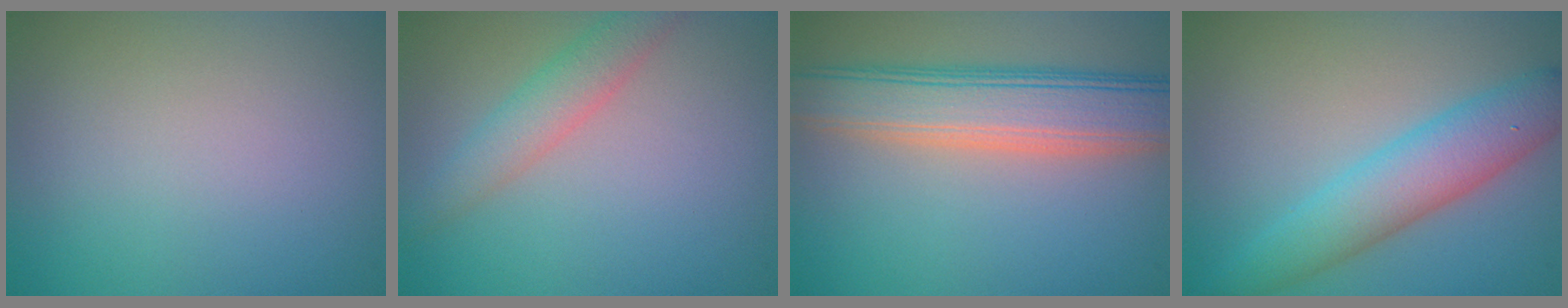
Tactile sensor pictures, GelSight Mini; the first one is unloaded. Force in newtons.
{"total": 2.9, "press": 2.9, "slide": 0.1}
{"total": 7.2, "press": 7.2, "slide": 0.1}
{"total": 5.3, "press": 5.3, "slide": 0.0}